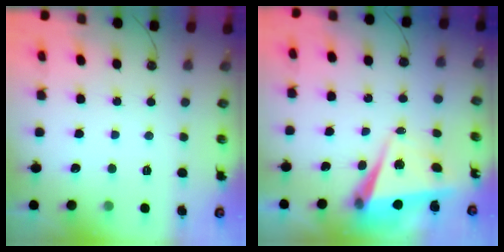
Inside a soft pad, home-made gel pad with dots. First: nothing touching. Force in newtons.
{"total": 6.0, "press": 5.5, "slide": 2.5}